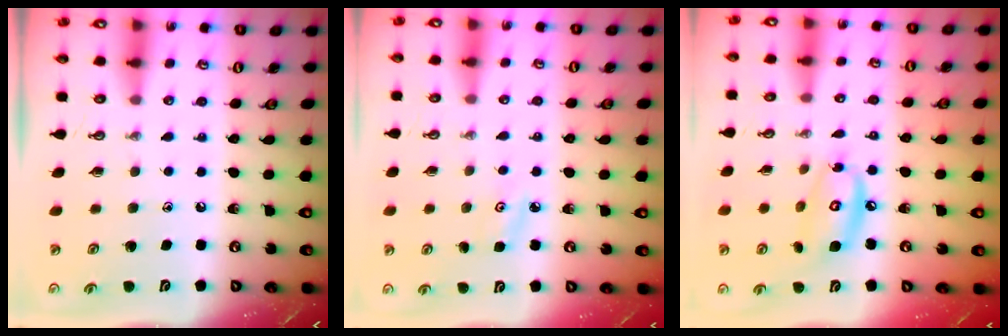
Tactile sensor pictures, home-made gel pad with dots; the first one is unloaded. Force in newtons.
{"total": 3.1, "press": 3.1, "slide": 0.4}
{"total": 11.4, "press": 11.3, "slide": 0.8}